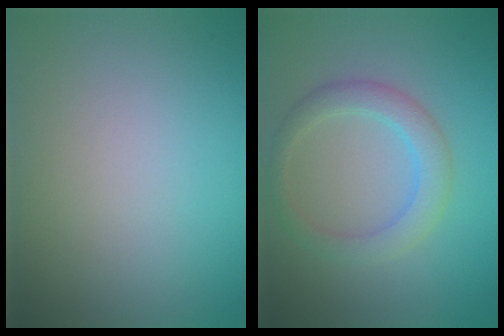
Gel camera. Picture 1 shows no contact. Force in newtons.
{"total": 3.0, "press": 3.0, "slide": 0.1}